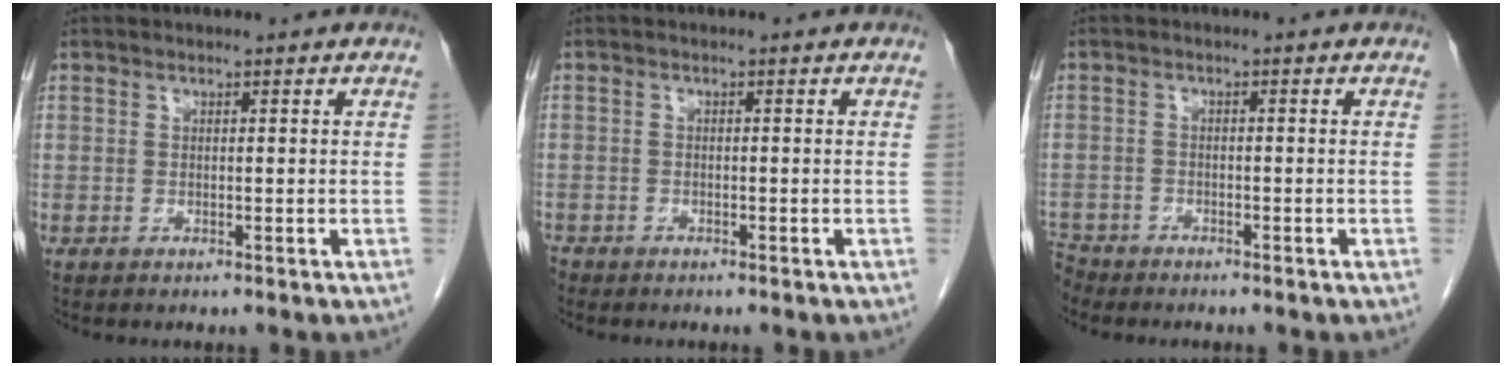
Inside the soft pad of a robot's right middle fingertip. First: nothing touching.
{"total": 2.3, "force": [-2.1, 1.0, 0.2], "torque": [-0.003, -0.001, -0.037]}
{"total": 3.3, "force": [-3.2, 1.0, -0.2], "torque": [0.004, -0.006, -0.059]}